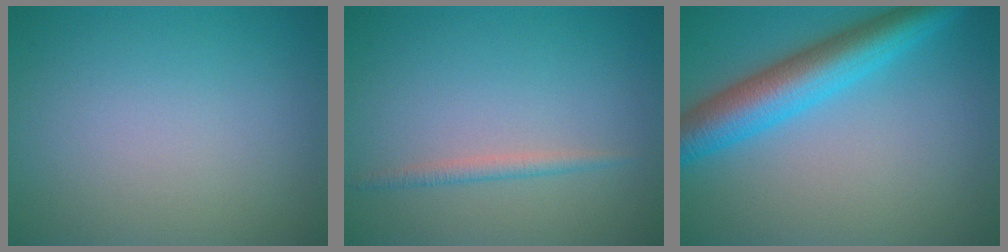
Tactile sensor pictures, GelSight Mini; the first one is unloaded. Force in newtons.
{"total": 1.2, "press": 1.2, "slide": 0.1}
{"total": 6.9, "press": 6.9, "slide": 0.2}